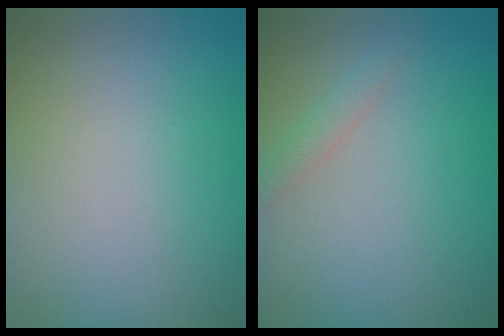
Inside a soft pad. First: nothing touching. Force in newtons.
{"total": 1.2, "press": 1.2, "slide": 0.1}